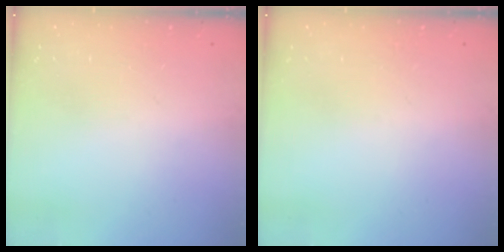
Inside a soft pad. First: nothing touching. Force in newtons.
{"total": 0.0}